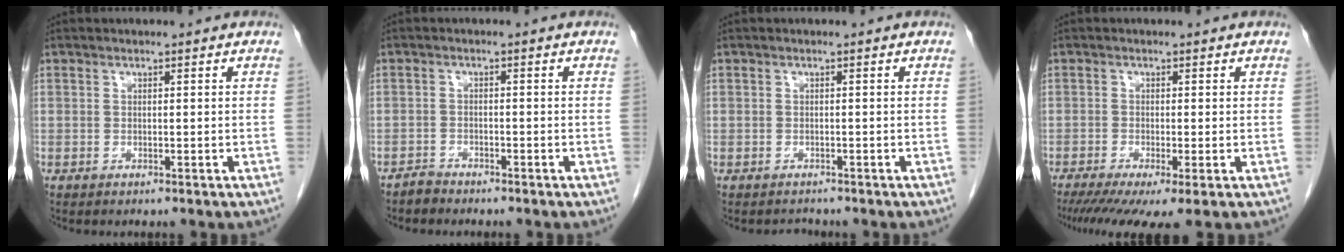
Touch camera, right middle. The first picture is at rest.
{"total": 1.6, "force": [-1.5, 0.4, -0.2], "torque": [0.002, -0.001, -0.028]}
{"total": 1.2, "force": [-1.0, 0.6, -0.3], "torque": [-0.005, -0.004, -0.018]}
{"total": 7.4, "force": [-4.7, 1.1, 5.7], "torque": [-0.089, -0.017, -0.079]}